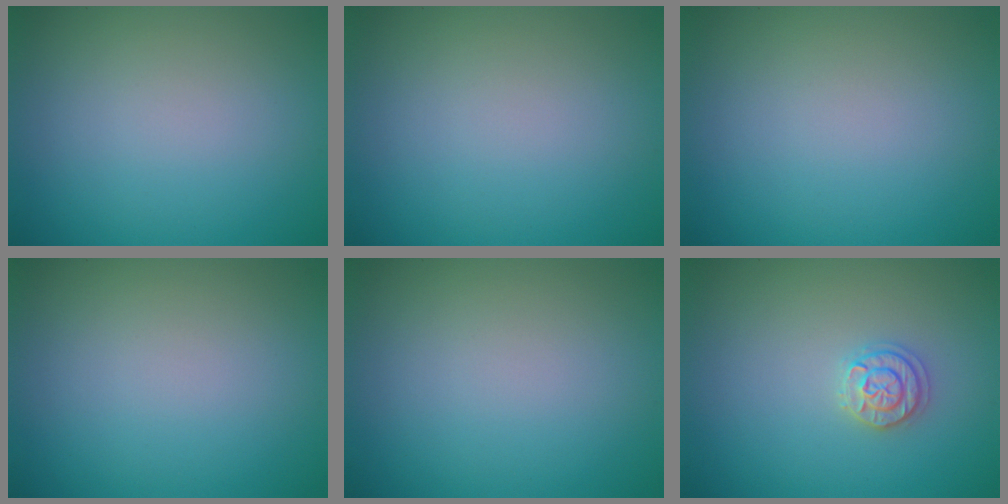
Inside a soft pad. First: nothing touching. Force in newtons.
{"total": 0.0}
{"total": 0.0}
{"total": 0.0}
{"total": 0.0}
{"total": 1.8, "press": 1.8, "slide": 0.1}